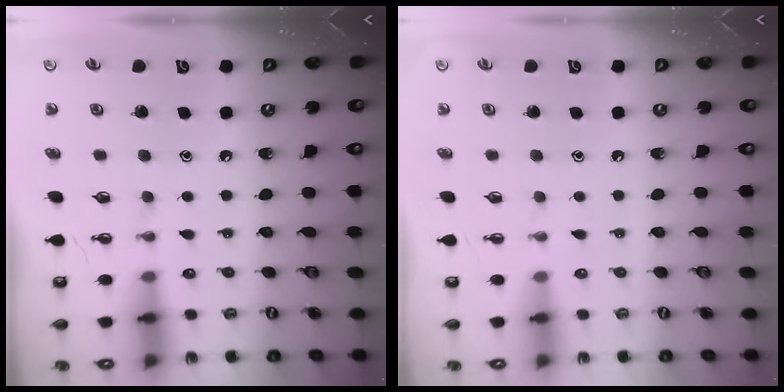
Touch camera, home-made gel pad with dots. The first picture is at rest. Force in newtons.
{"total": 0.0}